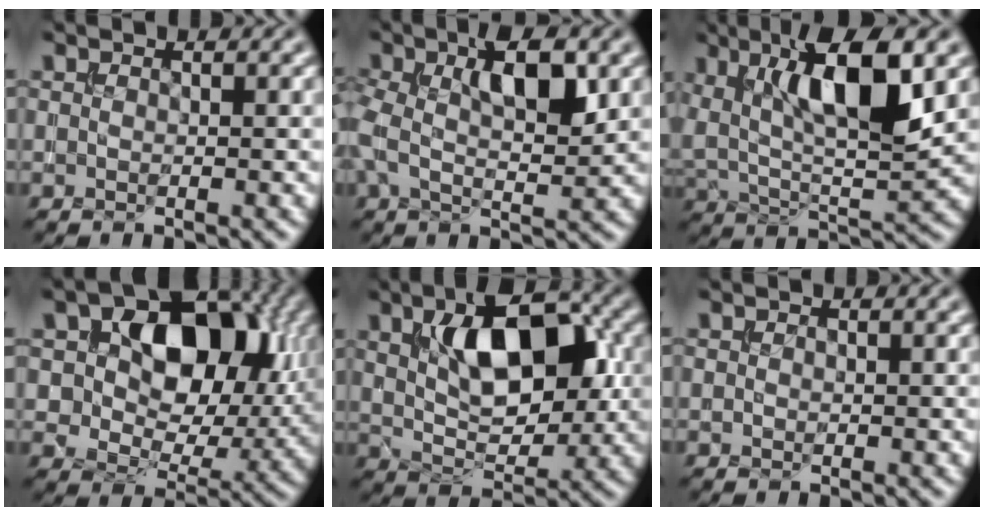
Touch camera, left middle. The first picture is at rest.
{"total": 7.3, "force": [1.7, 3.0, 6.5], "torque": [-0.122, 0.011, 0.023]}
{"total": 10.3, "force": [3.8, 3.3, 9.0], "torque": [-0.155, 0.002, 0.065]}
{"total": 11.8, "force": [3.1, 7.5, 8.5], "torque": [-0.113, 0.005, 0.040]}
{"total": 9.0, "force": [2.6, 4.4, 7.4], "torque": [-0.120, 0.009, 0.044]}
{"total": 0.0}